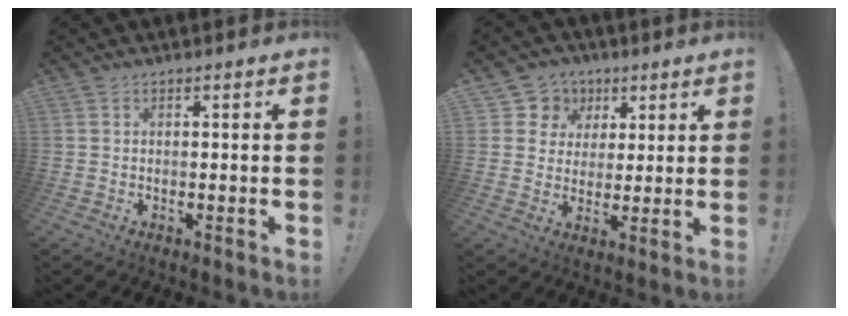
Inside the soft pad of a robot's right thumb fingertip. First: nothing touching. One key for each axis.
{"total": 8.0, "fx": 2.7, "fy": 7.4, "fz": 1.4, "tx": -0.025, "ty": -0.015, "tz": 0.058}